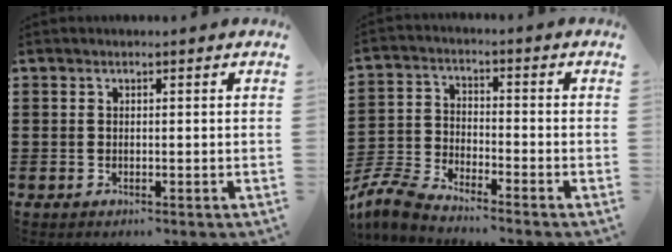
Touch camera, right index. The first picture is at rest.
{"total": 5.7, "force": [-5.5, 0.5, 1.6], "torque": [-0.062, -0.006, -0.115]}